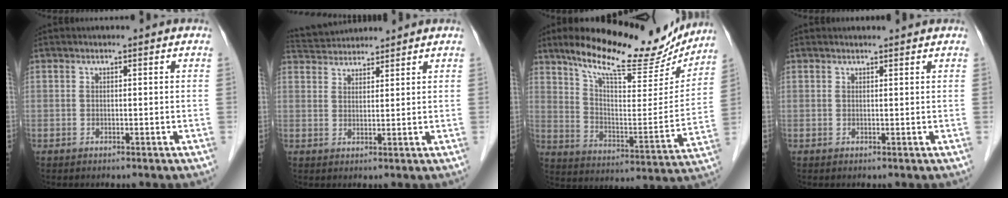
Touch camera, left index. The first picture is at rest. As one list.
[{"total": 6.1, "force": [5.9, 0.8, 1.0], "torque": [-0.023, 0.033, 0.103]}, {"total": 20.3, "force": [16.9, 5.3, 9.9], "torque": [-0.155, -0.013, 0.250]}, {"total": 1.3, "force": [1.3, 0.0, 0.2], "torque": [-0.006, 0.003, 0.016]}]